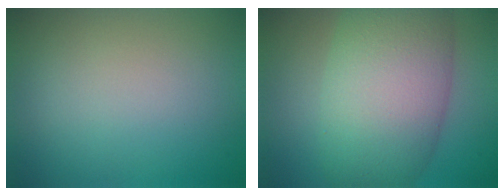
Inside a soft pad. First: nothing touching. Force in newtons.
{"total": 11.3, "press": 11.3, "slide": 0.3}